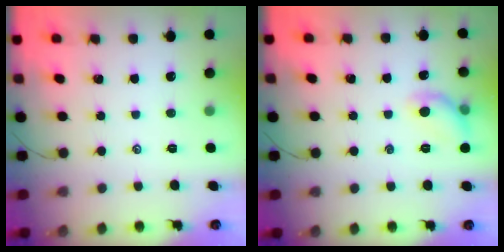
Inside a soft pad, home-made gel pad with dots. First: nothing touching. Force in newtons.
{"total": 7.9, "press": 7.8, "slide": 1.4}